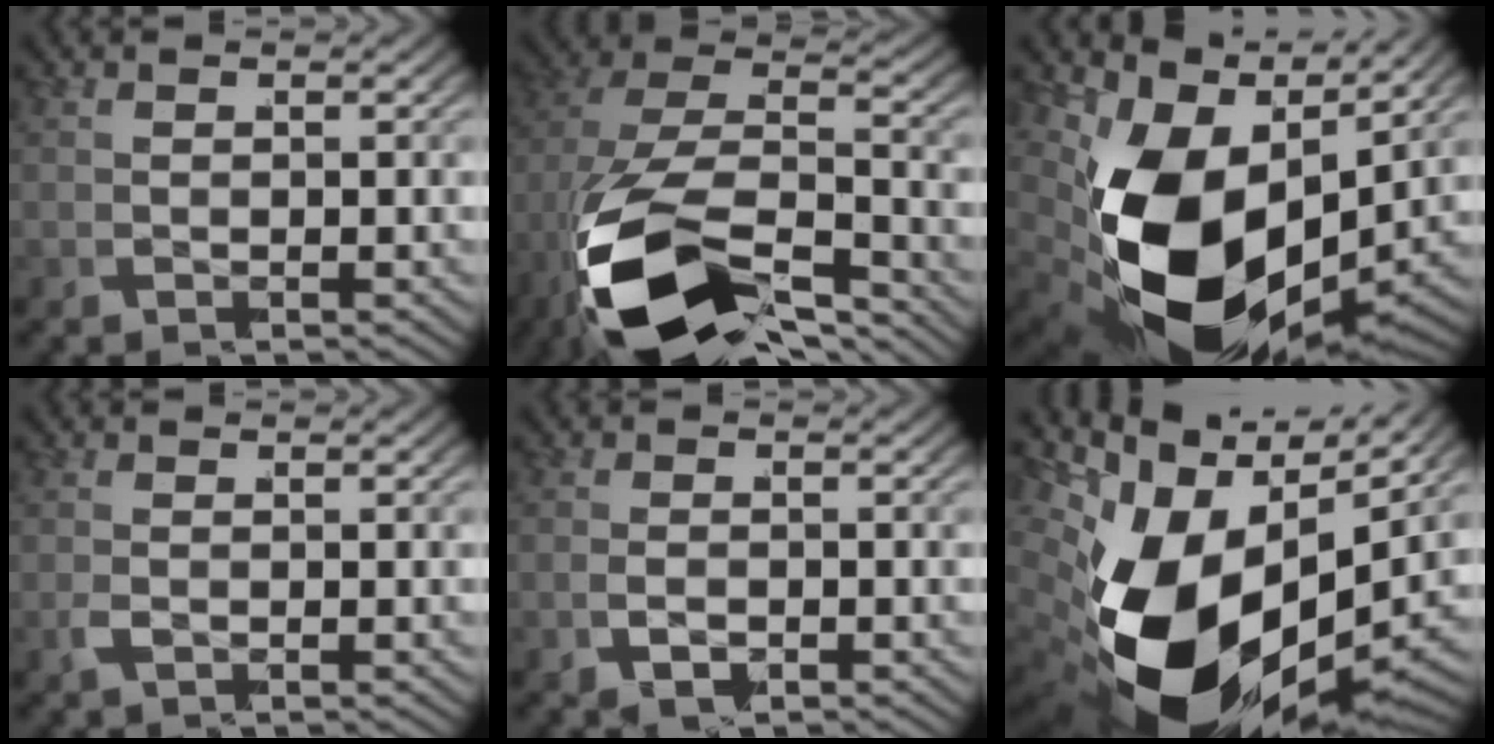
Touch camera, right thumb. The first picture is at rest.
{"total": 16.9, "force": [-6.0, 9.6, 12.5], "torque": [-0.293, -0.066, -0.066]}
{"total": 18.9, "force": [-3.1, 11.5, 14.6], "torque": [-0.298, -0.066, -0.026]}
{"total": 0.8, "force": [-0.6, 0.4, 0.3], "torque": [-0.014, 0.000, -0.012]}
{"total": 2.0, "force": [-1.4, 1.2, 0.8], "torque": [-0.028, -0.007, -0.024]}
{"total": 21.1, "force": [-3.9, 12.9, 16.2], "torque": [-0.294, -0.057, -0.042]}